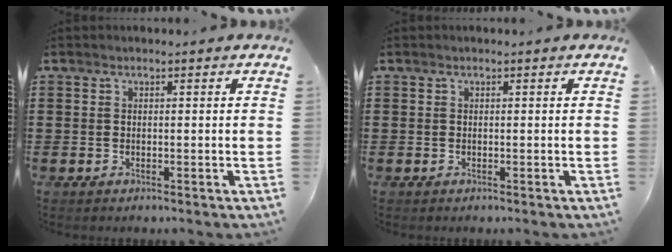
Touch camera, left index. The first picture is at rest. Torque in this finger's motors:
{"motor_torque": [0.01, 0.01, 0.00, -0.01]}